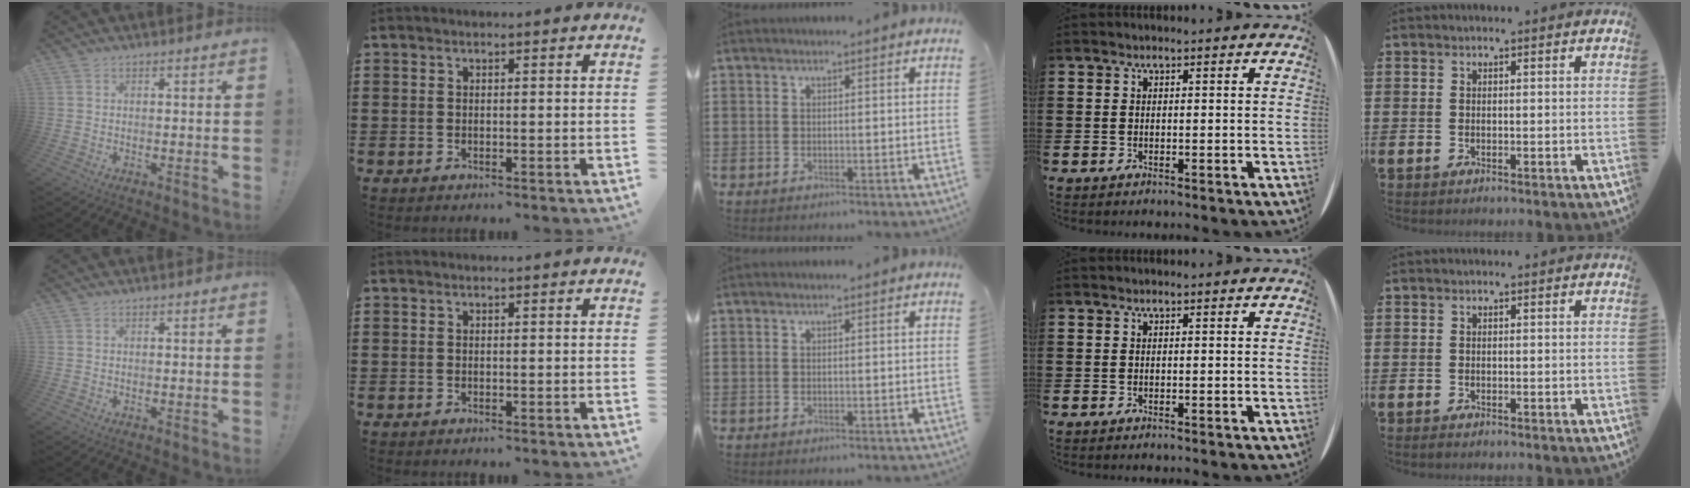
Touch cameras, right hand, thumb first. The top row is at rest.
{}